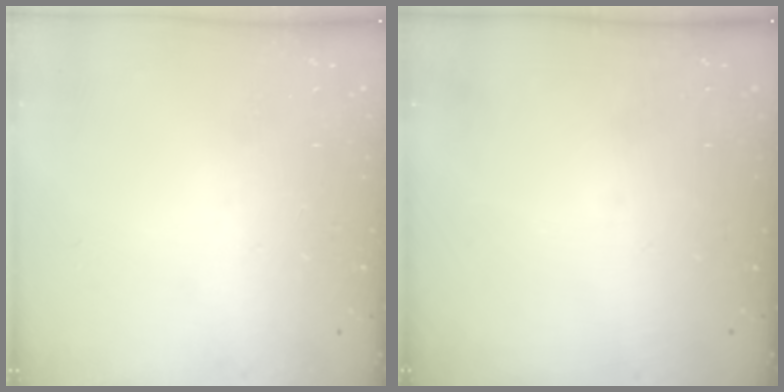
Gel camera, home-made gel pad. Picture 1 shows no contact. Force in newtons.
{"total": 0.0}